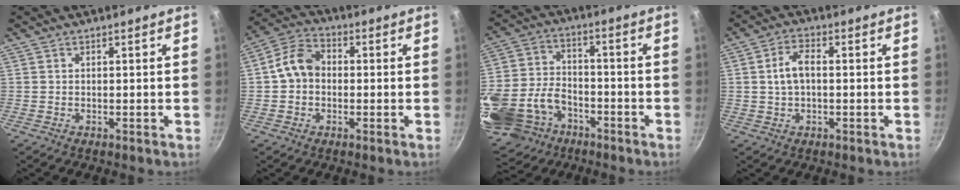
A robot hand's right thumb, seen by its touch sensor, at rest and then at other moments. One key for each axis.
{"total": 7.8, "fx": -0.1, "fy": 6.2, "fz": 4.7, "tx": -0.063, "ty": 0.025, "tz": -0.018}
{"total": 21.3, "fx": -9.8, "fy": 15.0, "fz": 11.5, "tx": -0.243, "ty": 0.034, "tz": -0.171}
{"total": 2.8, "fx": -0.3, "fy": 1.2, "fz": 2.5, "tx": -0.058, "ty": 0.013, "tz": -0.008}